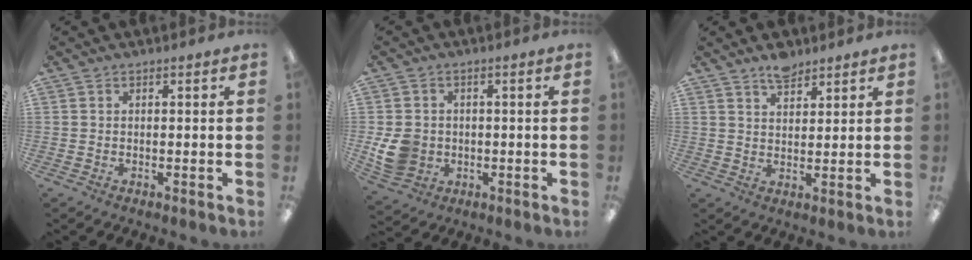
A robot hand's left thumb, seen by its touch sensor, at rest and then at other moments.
{"total": 7.3, "force": [-0.6, 6.4, 3.4], "torque": [-0.075, 0.006, -0.009]}
{"total": 4.8, "force": [4.1, 1.8, 1.8], "torque": [-0.027, -0.022, 0.073]}